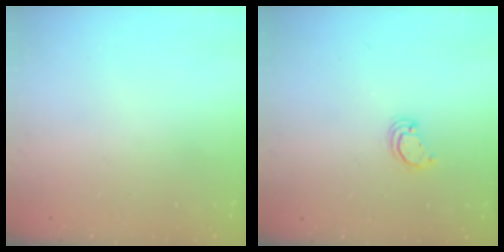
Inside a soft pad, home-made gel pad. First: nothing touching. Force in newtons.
{"total": 3.3, "press": 3.3, "slide": 0.2}